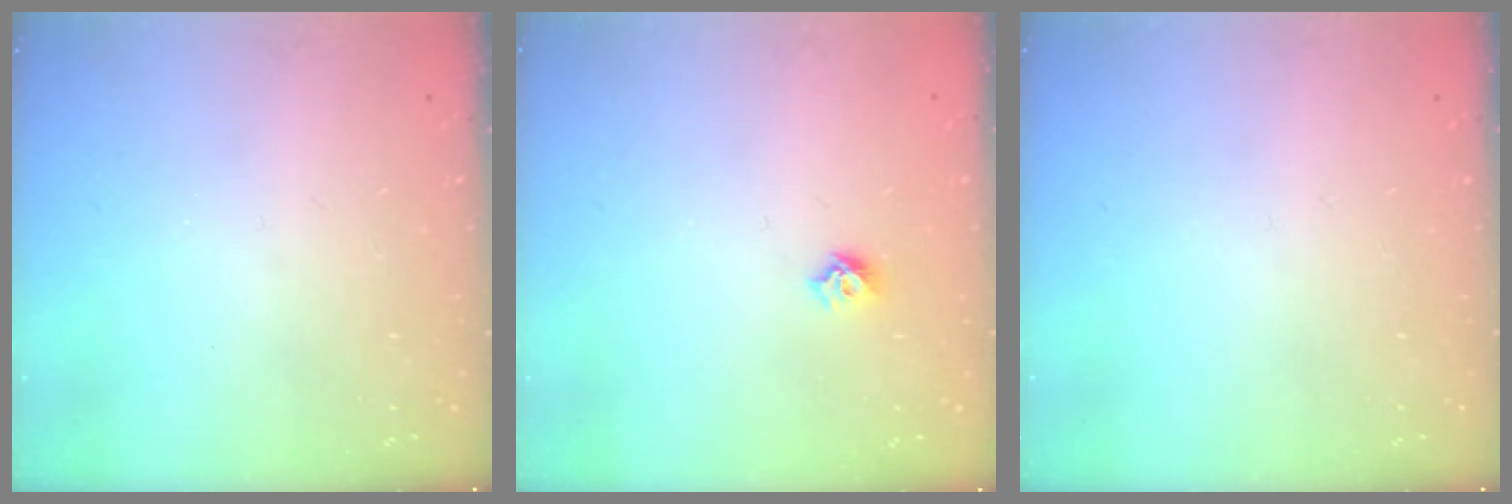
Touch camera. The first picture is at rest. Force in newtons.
{"total": 4.9, "press": 4.8, "slide": 0.8}
{"total": 0.0}